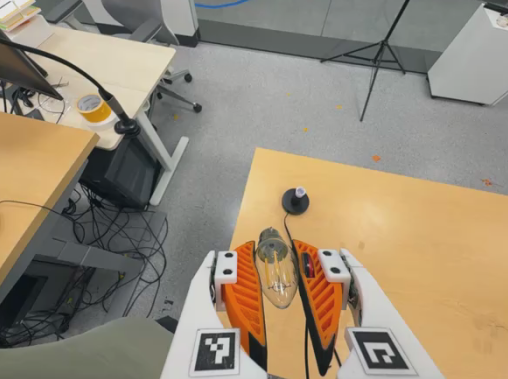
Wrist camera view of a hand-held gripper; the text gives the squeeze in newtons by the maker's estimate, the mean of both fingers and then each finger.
{"total": 19.4, "left": 21.8, "right": 17.0}